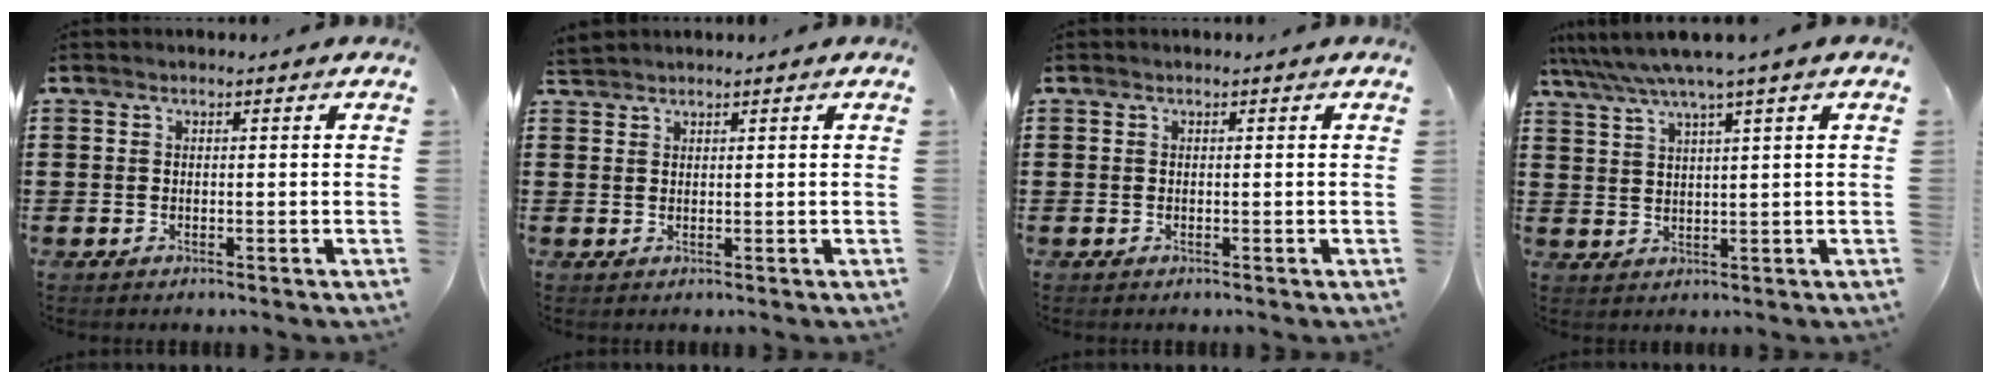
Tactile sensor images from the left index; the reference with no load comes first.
{"total": 1.2, "force": [1.2, 0.1, 0.2], "torque": [-0.006, 0.000, 0.023]}
{"total": 0.0}
{"total": 4.6, "force": [3.1, -0.4, 3.4], "torque": [-0.076, -0.011, 0.049]}